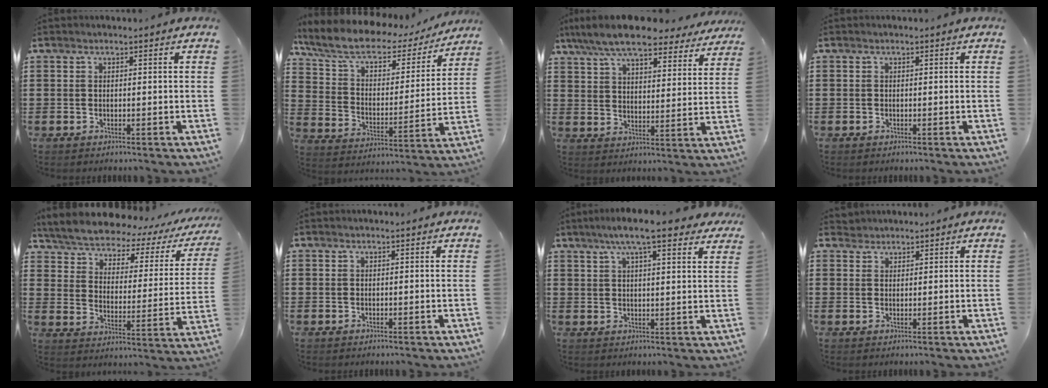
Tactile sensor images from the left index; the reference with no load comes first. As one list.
[{"total": 8.2, "force": [6.1, 3.1, 4.6], "torque": [-0.112, -0.035, 0.103]}, {"total": 9.4, "force": [8.3, 1.5, 4.2], "torque": [-0.114, -0.030, 0.150]}, {"total": 0.0}, {"total": 4.8, "force": [4.5, 0.7, 1.6], "torque": [-0.059, -0.038, 0.070]}, {"total": 0.0}, {"total": 7.8, "force": [5.8, 1.1, 5.1], "torque": [-0.104, -0.003, 0.102]}, {"total": 1.4, "force": [1.3, 0.5, -0.1], "torque": [-0.002, 0.000, 0.027]}]